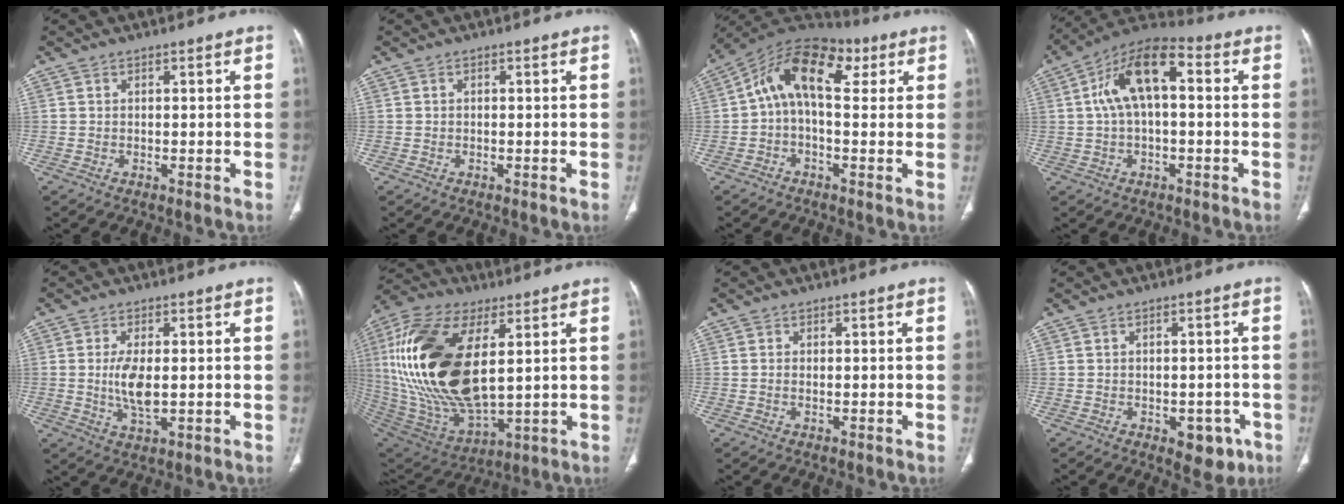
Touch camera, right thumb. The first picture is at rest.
{"total": 0.0}
{"total": 13.8, "force": [3.4, 7.6, 10.9], "torque": [-0.153, 0.044, 0.045]}
{"total": 12.9, "force": [1.9, 6.3, 11.1], "torque": [-0.197, 0.039, 0.022]}
{"total": 6.3, "force": [0.0, 2.7, 5.7], "torque": [-0.115, -0.010, 0.004]}
{"total": 28.2, "force": [5.7, 13.8, 24.0], "torque": [-0.496, -0.021, 0.113]}
{"total": 0.6, "force": [0.0, 0.3, 0.5], "torque": [-0.016, 0.002, 0.001]}
{"total": 6.1, "force": [-2.7, 3.7, 4.0], "torque": [-0.022, 0.010, -0.026]}